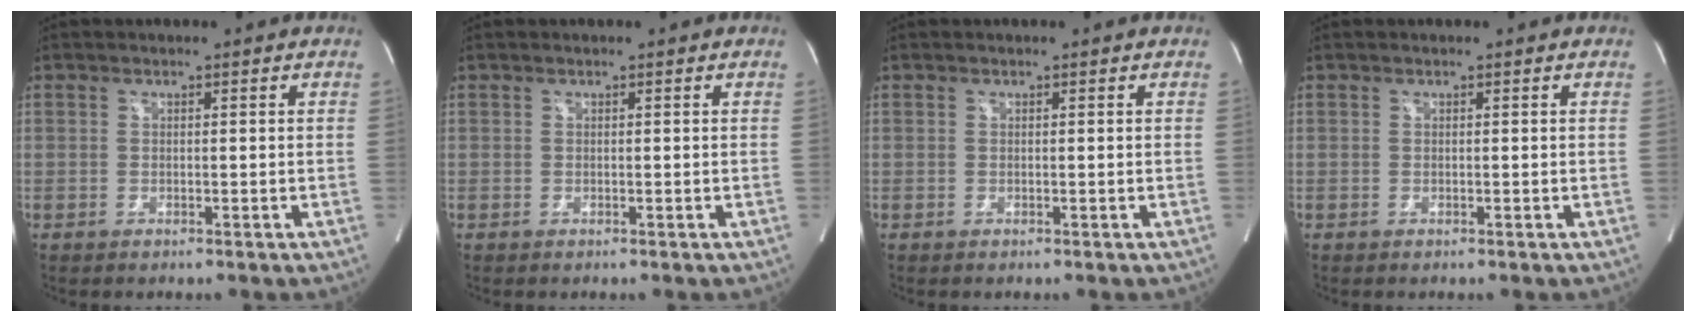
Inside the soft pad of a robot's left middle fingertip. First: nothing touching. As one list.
[{"total": 0.0}, {"total": 0.0}, {"total": 0.0}]